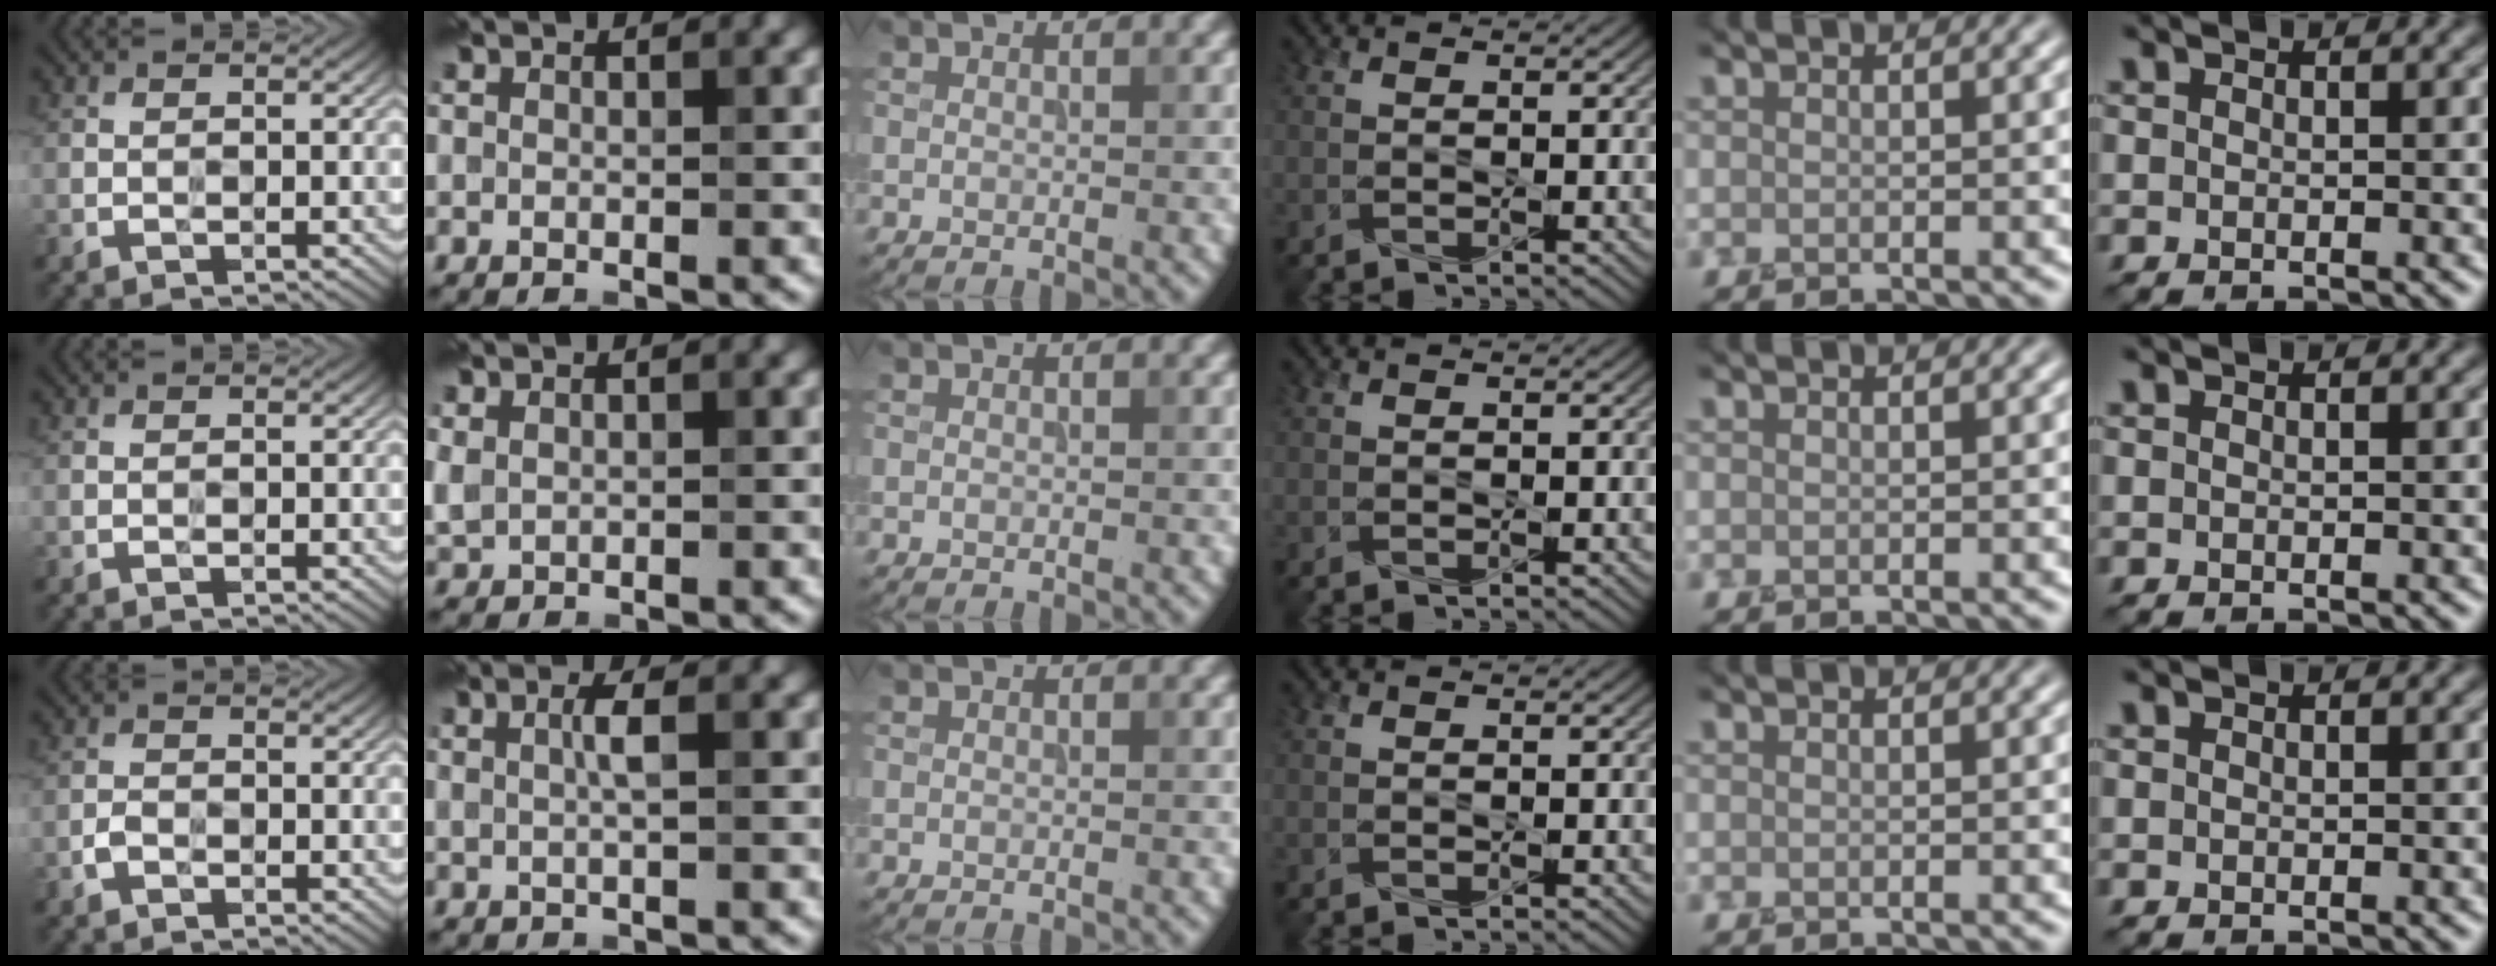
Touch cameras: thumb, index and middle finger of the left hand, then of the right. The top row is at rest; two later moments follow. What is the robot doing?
{"motion": "squeeze", "object": "tweezer"}